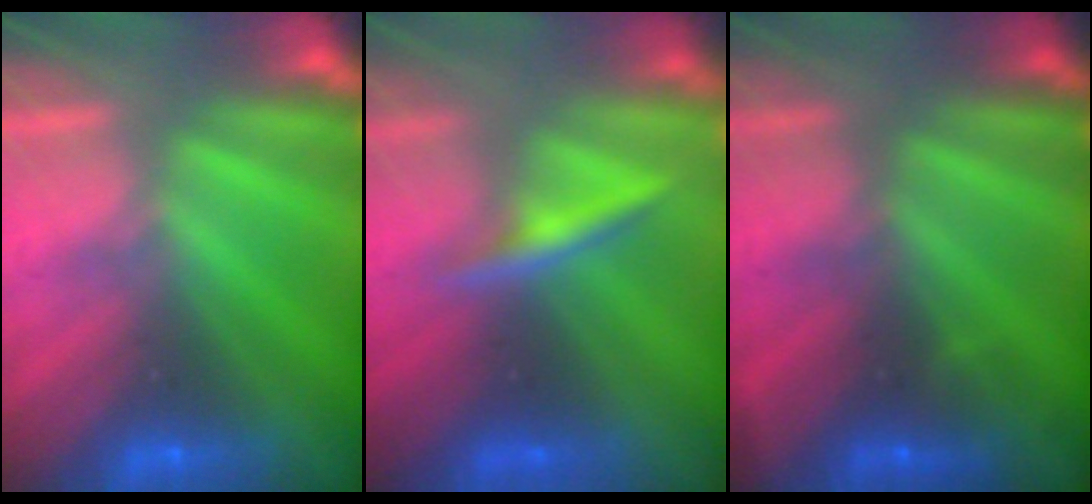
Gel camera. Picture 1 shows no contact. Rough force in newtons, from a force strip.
{"total": 2.6}
{"total": 2.7}